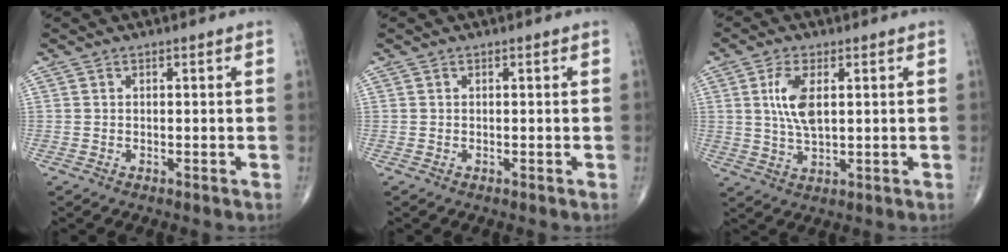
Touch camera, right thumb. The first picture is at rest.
{"total": 0.0}
{"total": 6.9, "force": [1.6, 3.0, 6.0], "torque": [-0.126, -0.007, 0.033]}